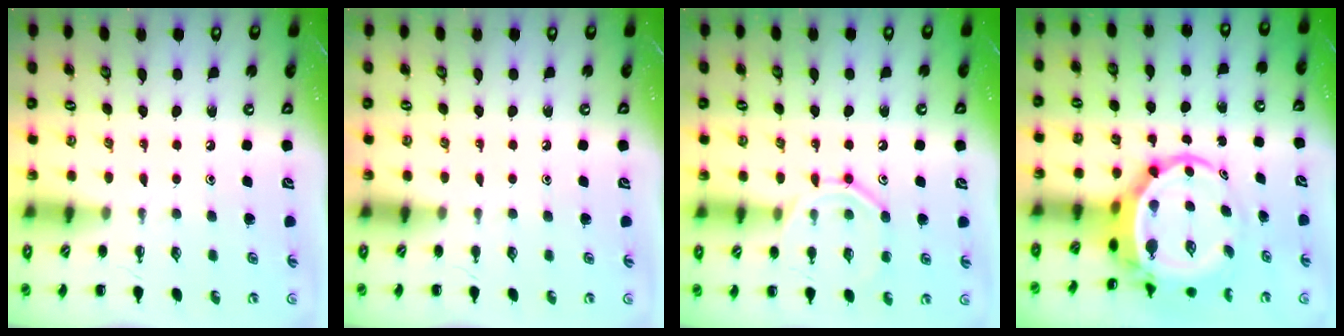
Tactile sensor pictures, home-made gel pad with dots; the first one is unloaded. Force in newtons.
{"total": 0.0}
{"total": 10.5, "press": 10.4, "slide": 1.1}
{"total": 7.1, "press": 6.9, "slide": 2.0}